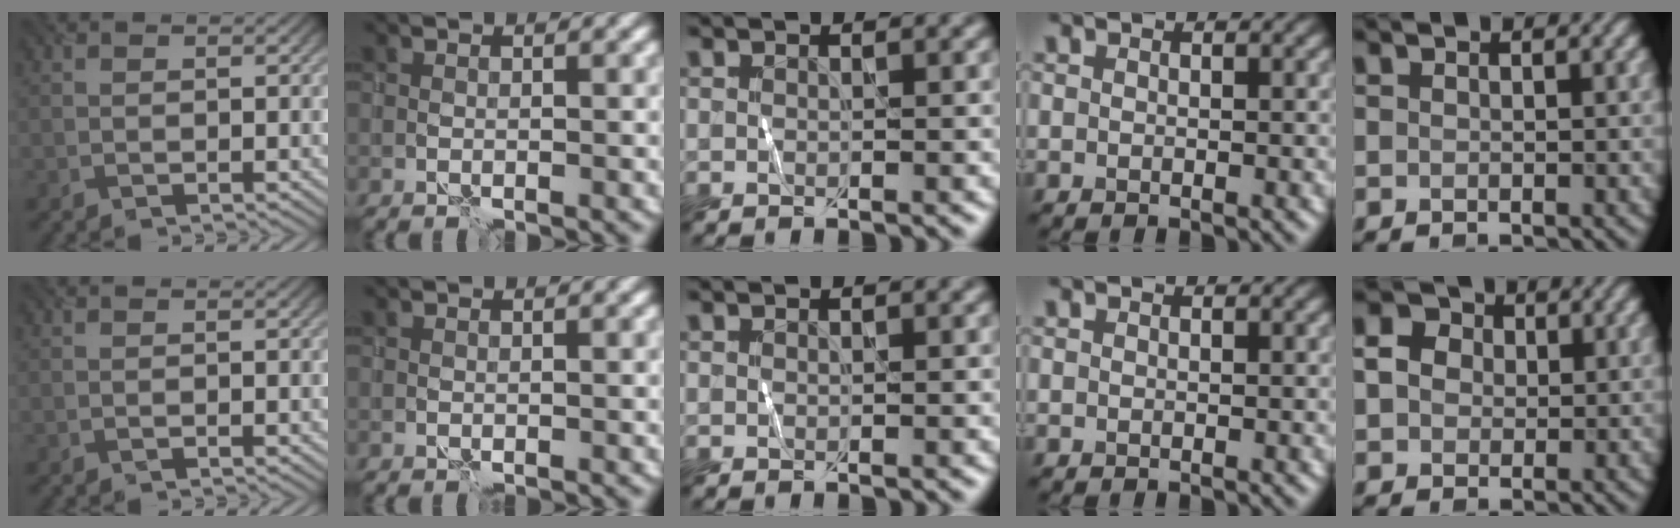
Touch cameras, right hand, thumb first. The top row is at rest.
{"little": {"total": 2.9, "force": [0.5, 2.4, 1.5], "torque": [-0.031, 0.009, 0.002]}}